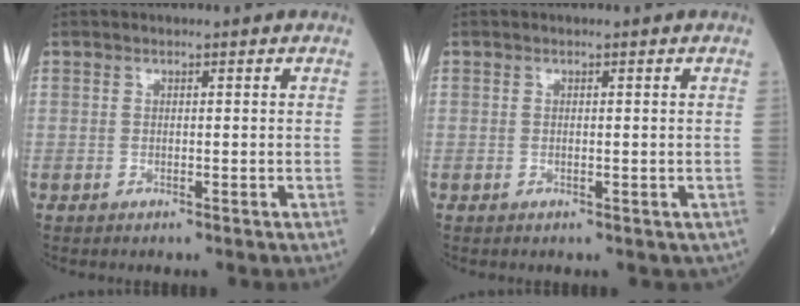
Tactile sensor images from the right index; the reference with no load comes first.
{"total": 0.7, "force": [-0.1, 0.6, 0.3], "torque": [-0.003, 0.002, 0.004]}